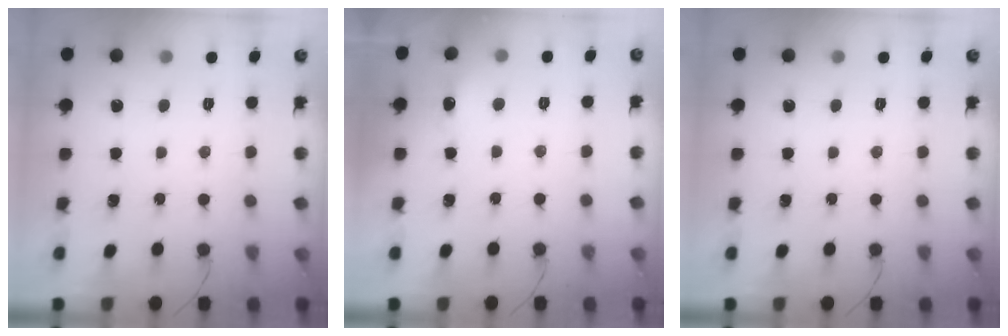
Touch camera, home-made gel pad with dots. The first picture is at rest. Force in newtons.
{"total": 6.5, "press": 6.4, "slide": 1.3}
{"total": 0.0}